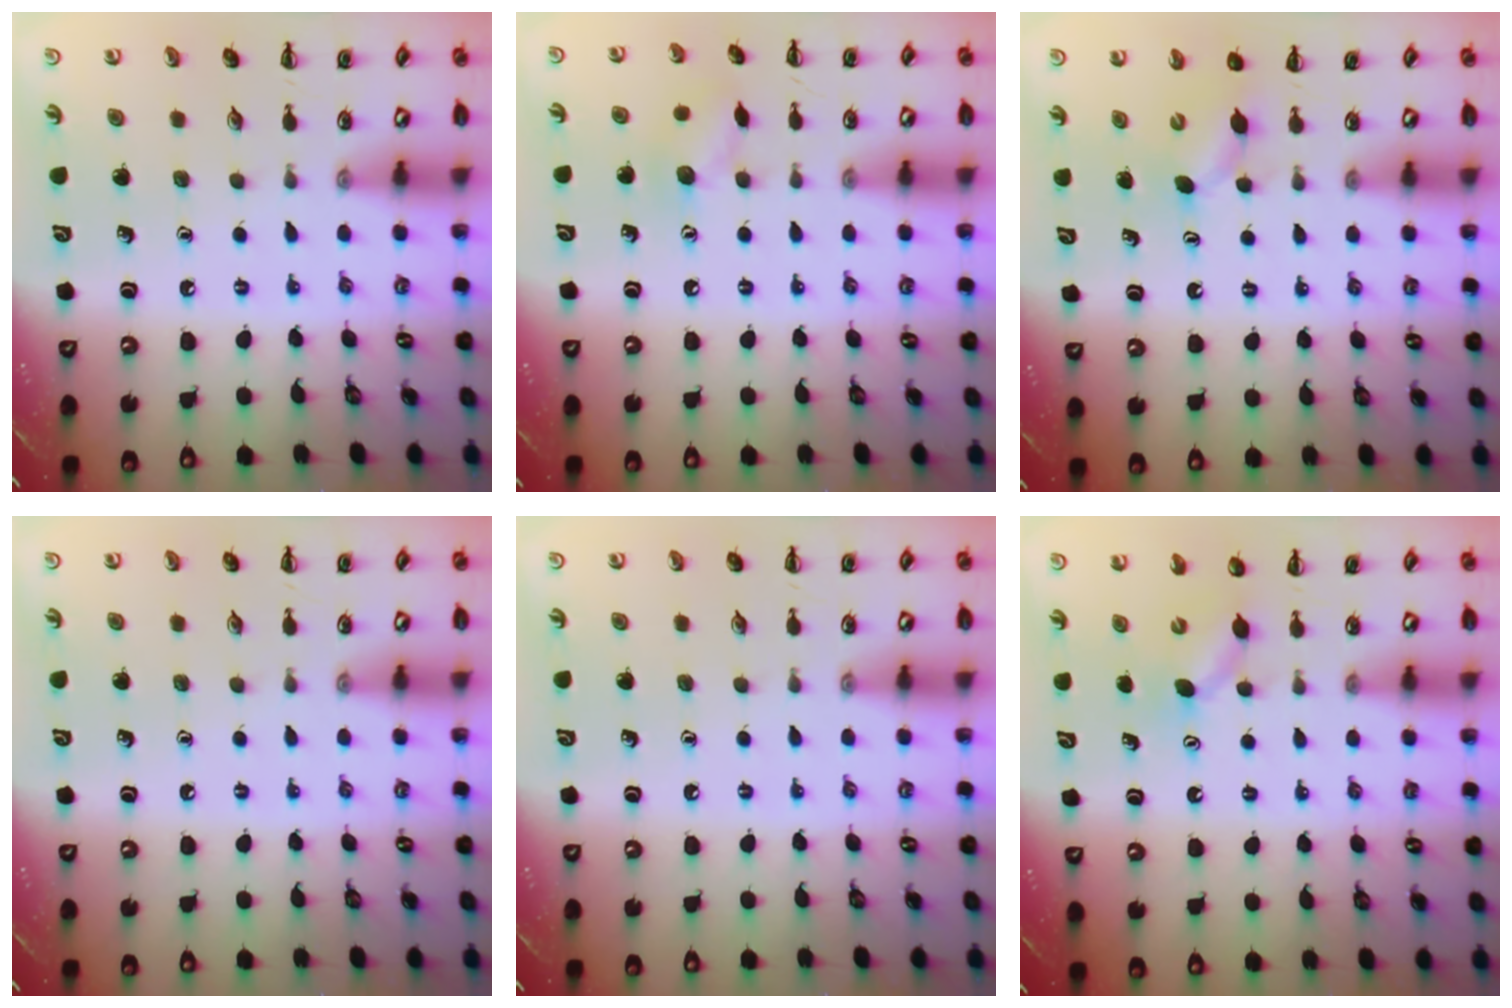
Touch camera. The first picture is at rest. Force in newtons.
{"total": 7.3, "press": 7.2, "slide": 1.1}
{"total": 4.0, "press": 3.9, "slide": 0.9}
{"total": 0.0}
{"total": 0.0}
{"total": 4.6, "press": 4.4, "slide": 1.1}